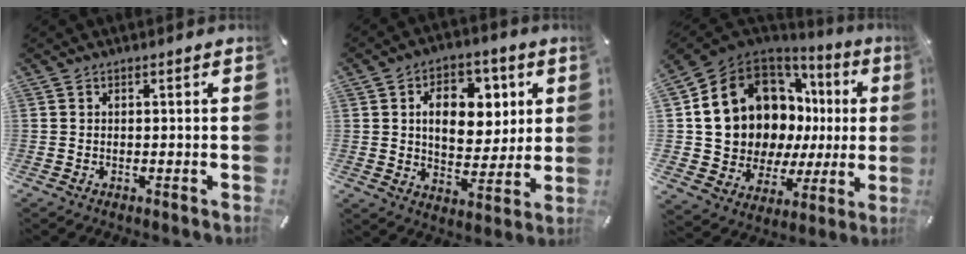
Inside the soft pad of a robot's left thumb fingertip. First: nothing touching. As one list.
[{"total": 13.1, "force": [3.9, 9.4, 8.3], "torque": [-0.112, -0.008, 0.067]}, {"total": 18.8, "force": [6.5, 14.1, 10.6], "torque": [-0.202, -0.059, 0.146]}]